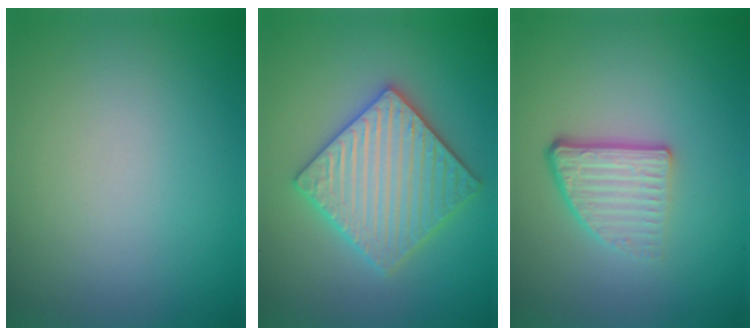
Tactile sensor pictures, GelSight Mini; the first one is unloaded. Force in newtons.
{"total": 5.9, "press": 5.8, "slide": 1.1}
{"total": 3.8, "press": 2.4, "slide": 2.9}